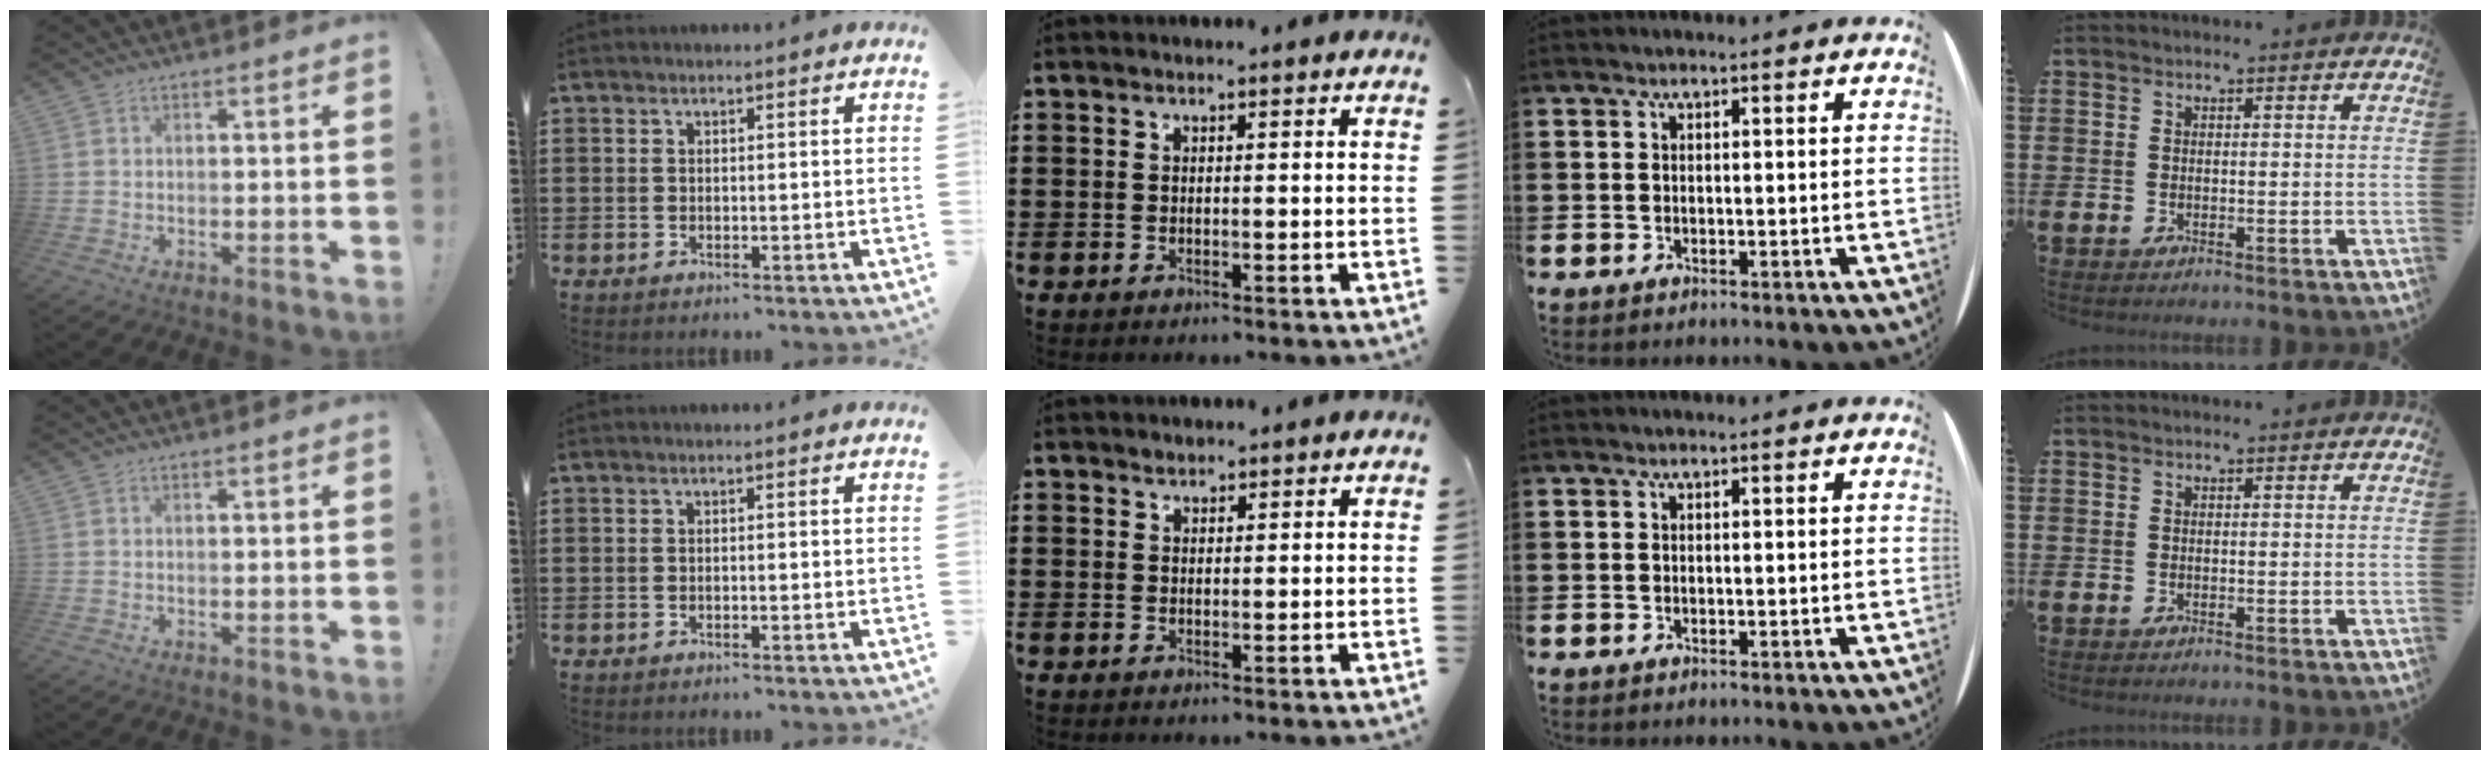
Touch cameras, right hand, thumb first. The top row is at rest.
{"thumb": {"total": 0.6, "force": [0.4, -0.3, 0.3], "torque": [0.001, -0.003, 0.006]}, "middle": {"total": 1.0, "force": [1.0, 0.4, -0.2], "torque": [0.000, -0.001, 0.019]}}